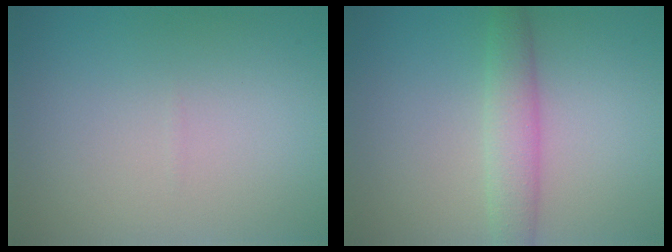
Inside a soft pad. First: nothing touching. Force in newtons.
{"total": 3.2, "press": 3.2, "slide": 0.1}